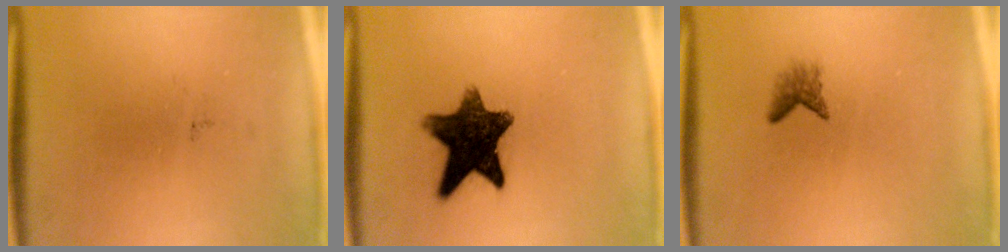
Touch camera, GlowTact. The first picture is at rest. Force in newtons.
{"total": 11.8}
{"total": 1.6}